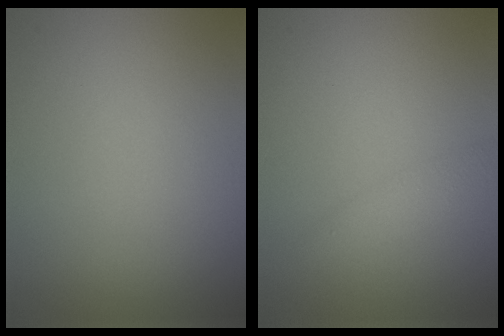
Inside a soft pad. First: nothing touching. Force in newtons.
{"total": 1.4, "press": 1.4, "slide": 0.1}